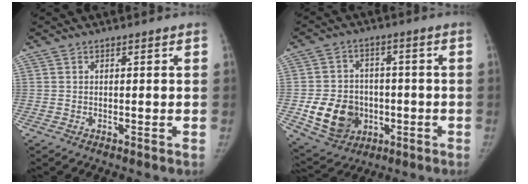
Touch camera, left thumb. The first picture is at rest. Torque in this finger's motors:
{"motor_torque": [-0.13, 0.30, 0.03, 0.05, 0.04]}